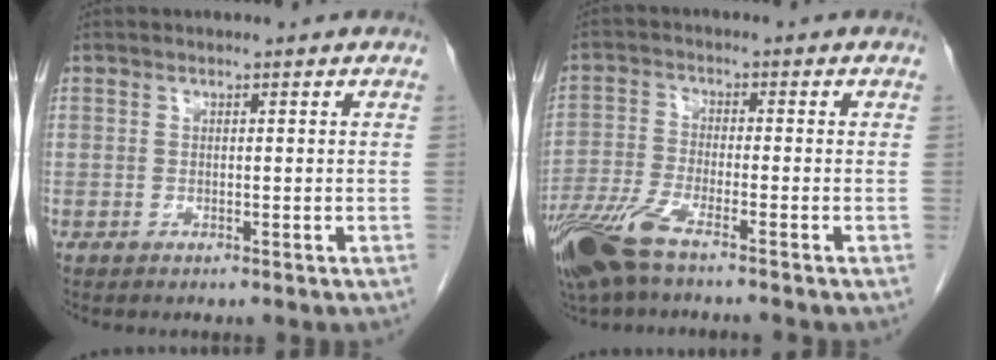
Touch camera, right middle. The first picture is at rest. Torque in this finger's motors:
{"motor_torque": [0.60, -0.36, 0.27, 0.12]}